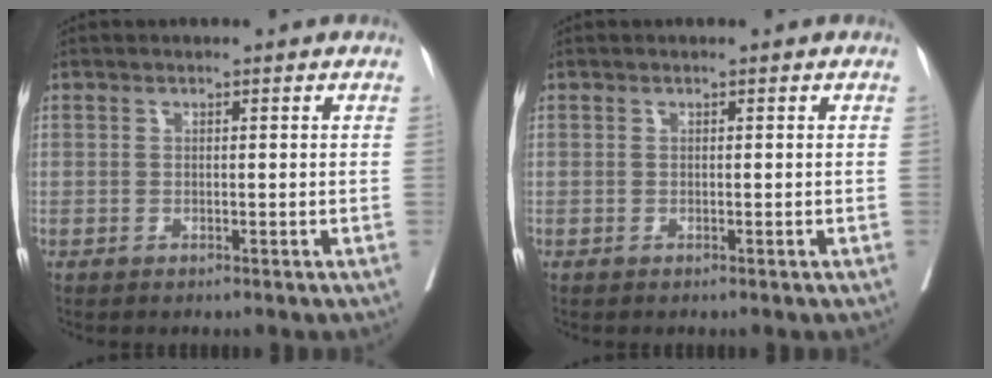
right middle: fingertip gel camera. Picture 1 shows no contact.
{"total": 0.0}